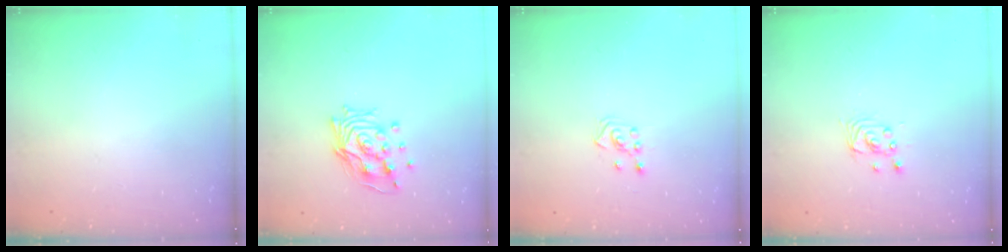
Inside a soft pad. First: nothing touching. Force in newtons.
{"total": 12.9, "press": 12.8, "slide": 1.1}
{"total": 3.4, "press": 3.4, "slide": 0.6}
{"total": 2.8, "press": 2.8, "slide": 0.1}